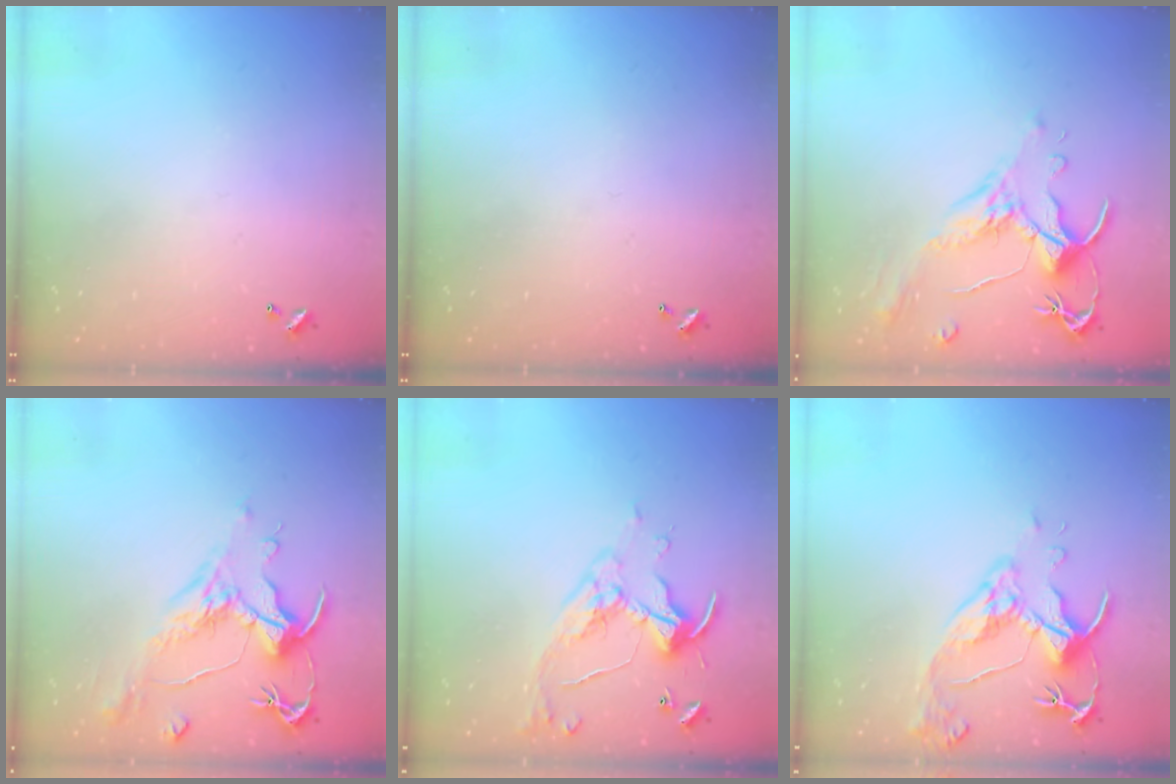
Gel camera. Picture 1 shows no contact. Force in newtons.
{"total": 0.0}
{"total": 1.5, "press": 1.0, "slide": 1.1}
{"total": 1.6, "press": 0.6, "slide": 1.4}
{"total": 7.3, "press": 7.2, "slide": 1.4}
{"total": 6.6, "press": 6.5, "slide": 1.2}